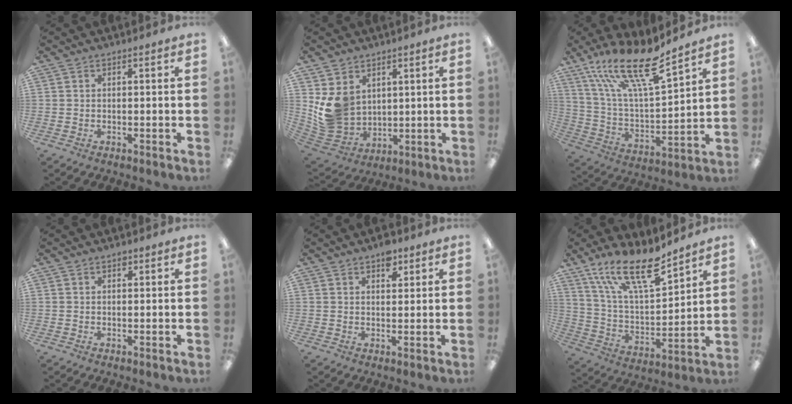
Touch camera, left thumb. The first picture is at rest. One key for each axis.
{"total": 10.2, "fx": 3.1, "fy": 8.9, "fz": 3.8, "tx": -0.105, "ty": -0.018, "tz": 0.070}
{"total": 19.8, "fx": 14.2, "fy": 4.6, "fz": 12.9, "tx": -0.251, "ty": -0.092, "tz": 0.241}
{"total": 0.9, "fx": 0.6, "fy": 0.6, "fz": 0.4, "tx": -0.001, "ty": -0.002, "tz": 0.009}
{"total": 4.3, "fx": 2.7, "fy": 2.3, "fz": 2.4, "tx": -0.019, "ty": -0.014, "tz": 0.043}
{"total": 18.4, "fx": 13.4, "fy": 5.6, "fz": 11.3, "tx": -0.206, "ty": -0.079, "tz": 0.231}